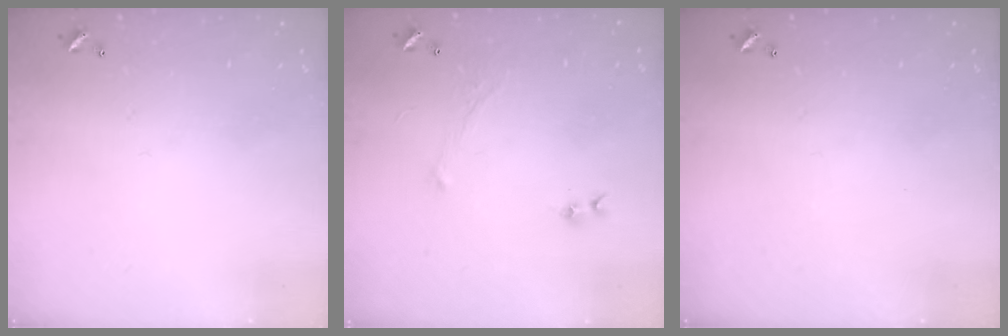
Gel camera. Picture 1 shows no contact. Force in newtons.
{"total": 2.4, "press": 2.2, "slide": 0.9}
{"total": 0.0}